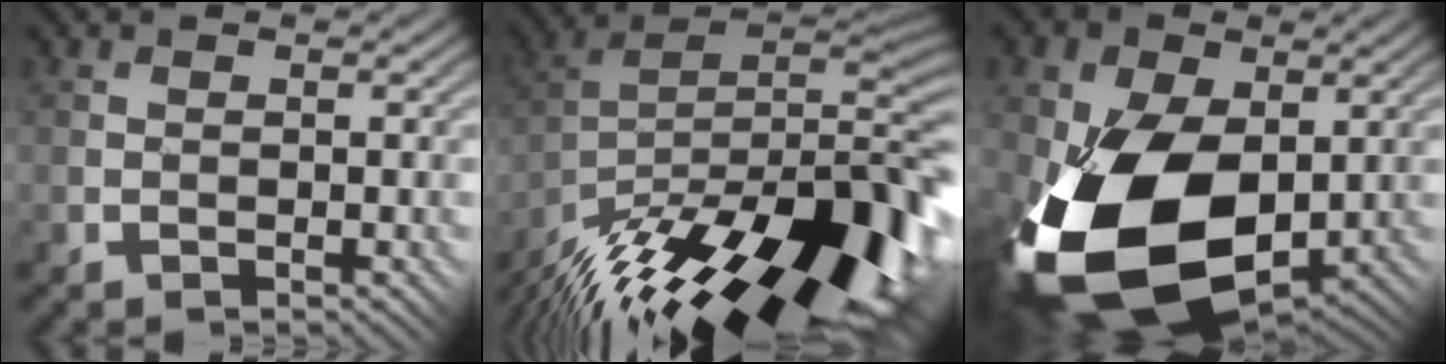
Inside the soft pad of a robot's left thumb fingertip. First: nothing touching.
{"total": 18.7, "force": [-12.4, 5.6, 12.8], "torque": [-0.188, 0.013, -0.196]}
{"total": 17.1, "force": [-2.9, 10.7, 13.0], "torque": [-0.275, -0.047, -0.043]}